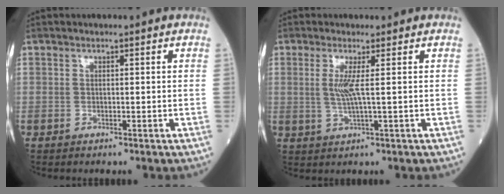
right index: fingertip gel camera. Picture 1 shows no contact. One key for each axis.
{"total": 3.5, "fx": 0.6, "fy": -0.4, "fz": 3.4, "tx": -0.075, "ty": -0.006, "tz": 0.012}